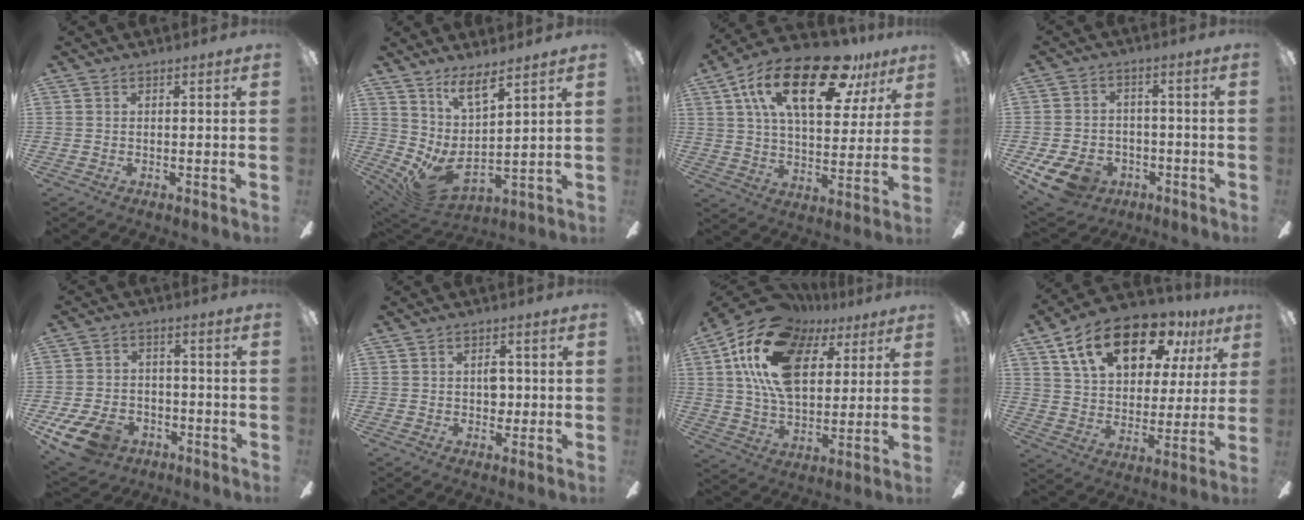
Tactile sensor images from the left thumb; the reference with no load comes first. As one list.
[{"total": 10.7, "force": [3.8, 3.7, 9.4], "torque": [-0.186, -0.043, 0.067]}, {"total": 24.0, "force": [12.7, 10.4, 17.6], "torque": [-0.288, -0.040, 0.208]}, {"total": 9.9, "force": [-5.6, 6.6, 4.8], "torque": [-0.119, 0.035, -0.105]}, {"total": 11.5, "force": [-6.8, 6.9, 6.2], "torque": [-0.140, 0.038, -0.126]}, {"total": 3.6, "force": [0.3, 2.3, 2.7], "torque": [-0.044, 0.005, 0.002]}, {"total": 22.5, "force": [9.6, 13.4, 15.3], "torque": [-0.302, -0.021, 0.167]}, {"total": 19.8, "force": [11.4, 10.9, 12.0], "torque": [-0.200, -0.043, 0.197]}]